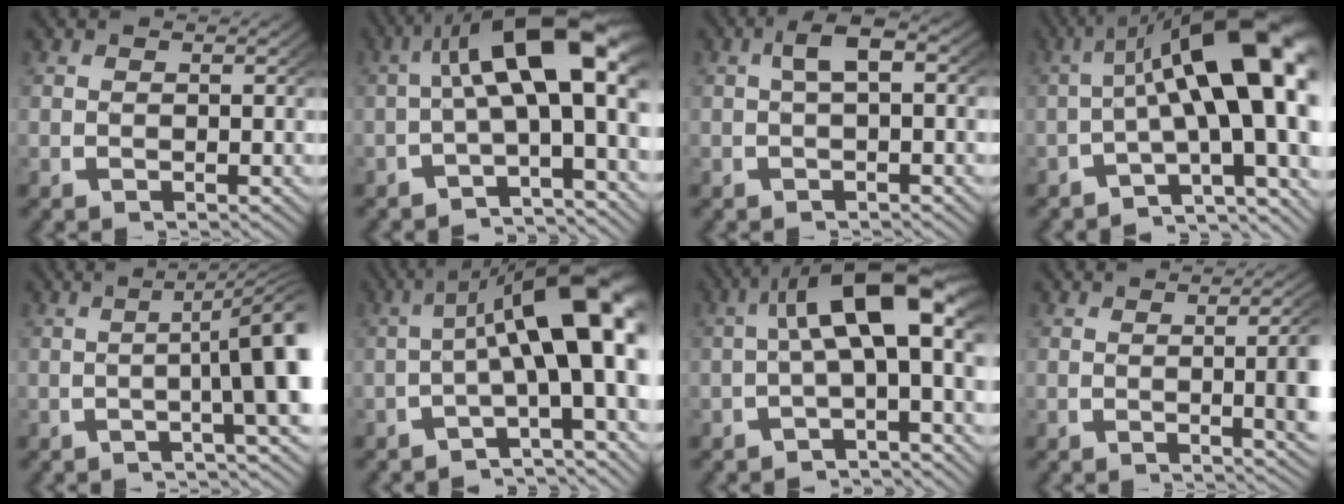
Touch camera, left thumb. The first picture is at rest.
{"total": 10.9, "force": [0.2, 4.9, 9.8], "torque": [-0.143, 0.007, -0.003]}
{"total": 3.0, "force": [0.4, 1.1, 2.8], "torque": [-0.051, 0.007, 0.007]}
{"total": 16.2, "force": [-0.8, 7.9, 14.2], "torque": [-0.198, -0.014, -0.008]}
{"total": 7.6, "force": [-0.4, 1.8, 7.4], "torque": [-0.102, 0.011, -0.013]}
{"total": 14.0, "force": [-1.0, 6.5, 12.3], "torque": [-0.164, -0.015, -0.010]}
{"total": 9.2, "force": [0.5, 4.1, 8.2], "torque": [-0.124, 0.010, 0.002]}
{"total": 5.2, "force": [0.0, 1.5, 5.0], "torque": [-0.059, 0.001, -0.002]}